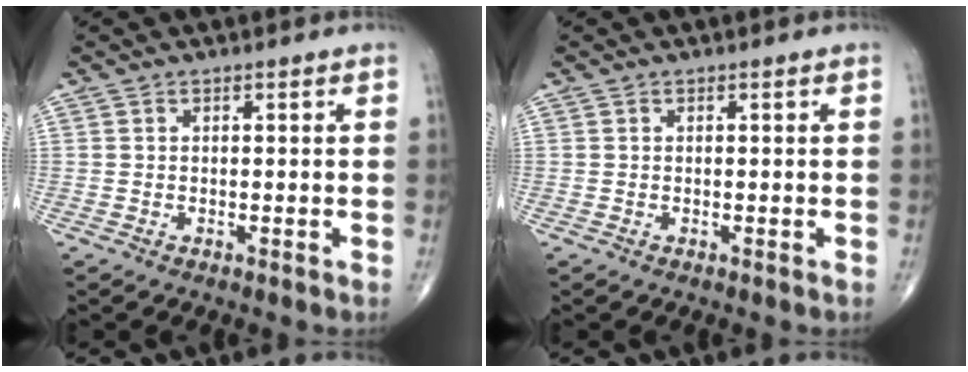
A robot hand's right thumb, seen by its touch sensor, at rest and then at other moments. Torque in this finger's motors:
{"motor_torque": [0.00, 0.00, 0.00, 0.00, 0.00]}